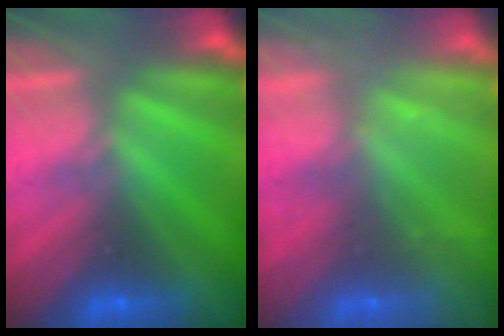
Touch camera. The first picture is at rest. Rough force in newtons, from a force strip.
{"total": 2.3}